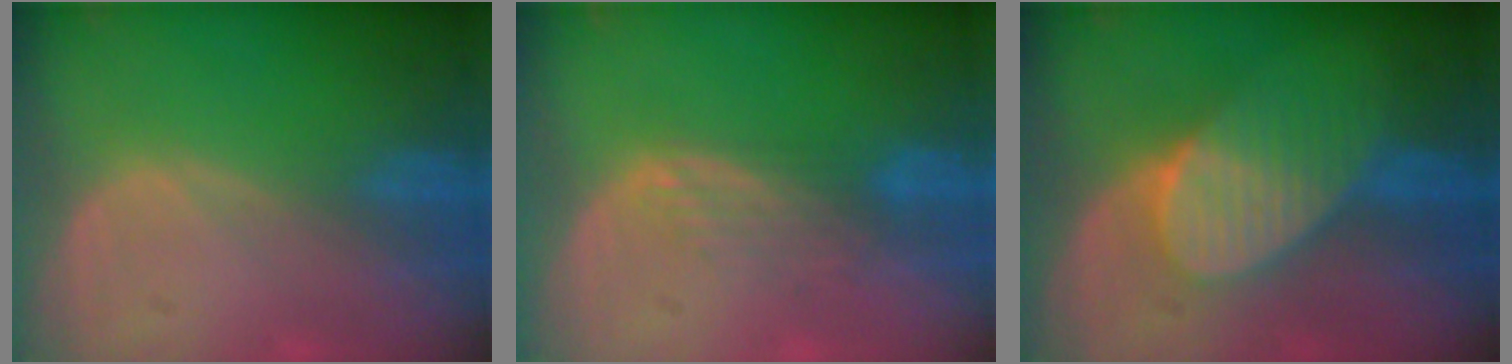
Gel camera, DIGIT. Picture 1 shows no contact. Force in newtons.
{"total": 3.5, "press": 2.8, "slide": 2.0}
{"total": 6.9, "press": 6.9, "slide": 0.4}